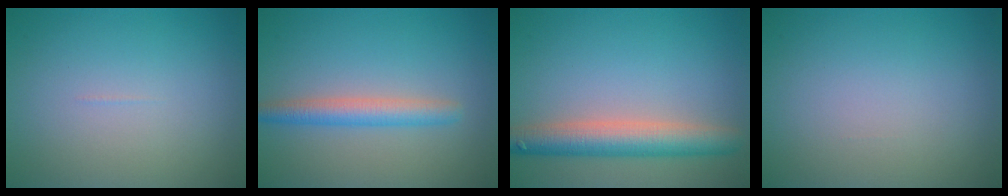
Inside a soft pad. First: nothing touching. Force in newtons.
{"total": 2.9, "press": 2.9, "slide": 0.1}
{"total": 5.4, "press": 5.4, "slide": 0.2}
{"total": 0.0}